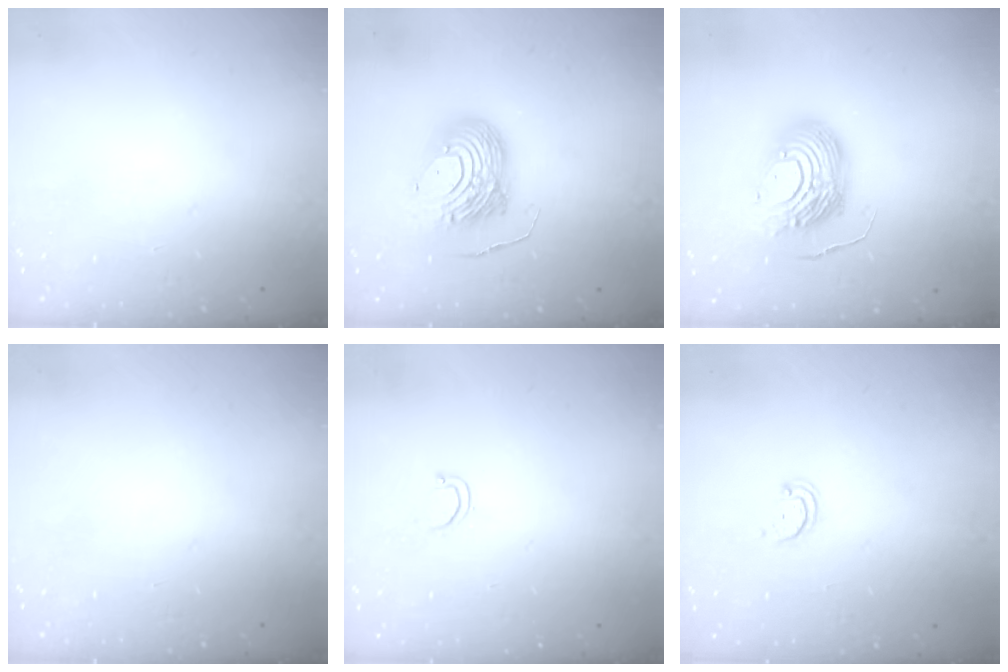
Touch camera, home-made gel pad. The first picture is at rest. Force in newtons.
{"total": 13.8, "press": 13.7, "slide": 1.3}
{"total": 17.7, "press": 17.6, "slide": 1.6}
{"total": 0.0}
{"total": 2.8, "press": 2.8, "slide": 0.2}
{"total": 2.2, "press": 2.2, "slide": 0.4}